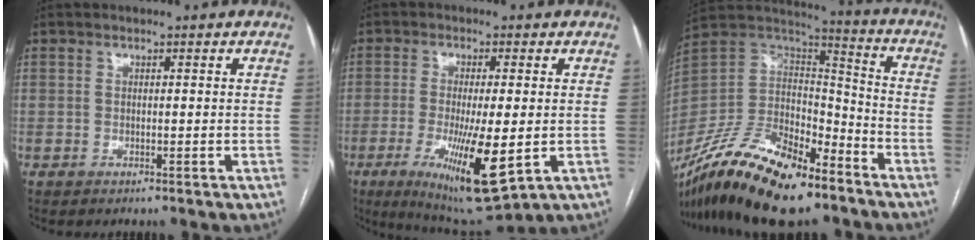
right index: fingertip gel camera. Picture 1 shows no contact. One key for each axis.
{"total": 13.1, "fx": -3.6, "fy": 2.3, "fz": 12.3, "tx": -0.217, "ty": -0.037, "tz": -0.048}
{"total": 24.2, "fx": -17.2, "fy": 8.4, "fz": 14.9, "tx": -0.283, "ty": -0.006, "tz": -0.310}